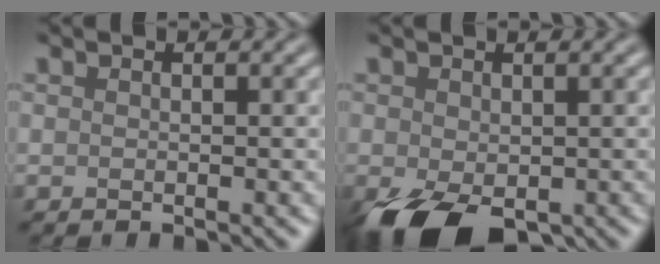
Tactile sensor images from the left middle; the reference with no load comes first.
{"total": 7.1, "force": [-3.1, 4.3, 4.8], "torque": [-0.102, -0.030, -0.039]}